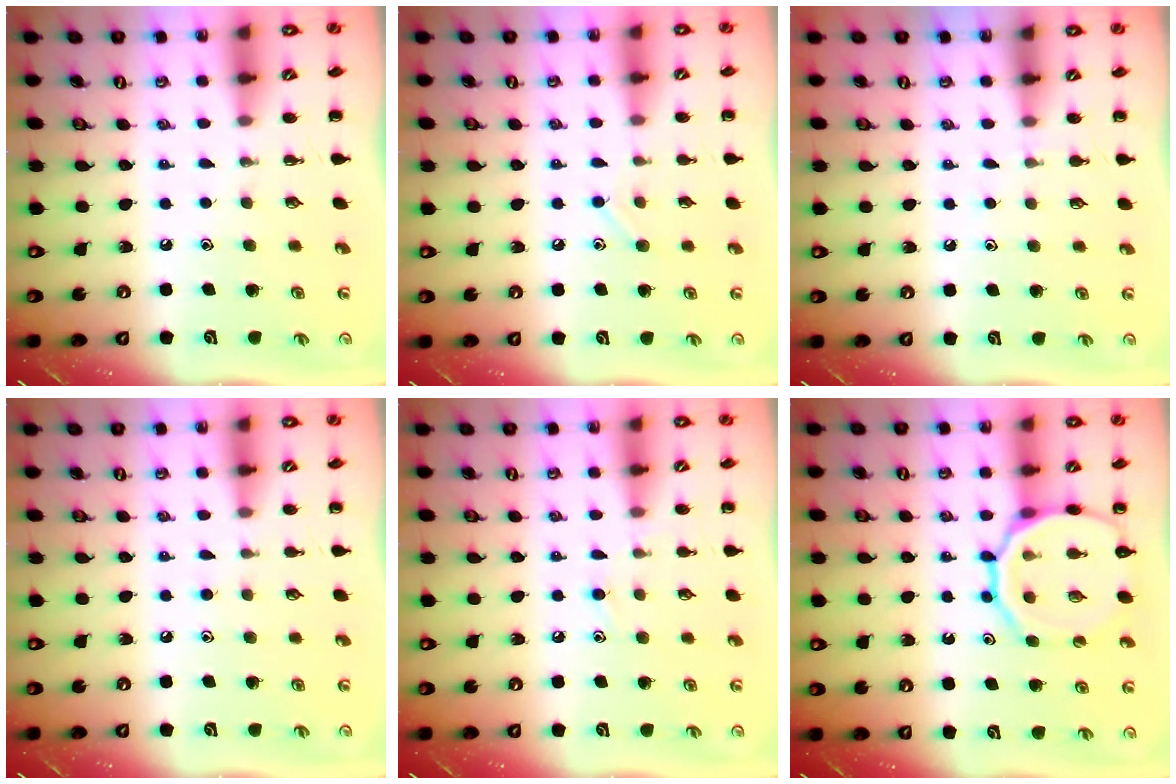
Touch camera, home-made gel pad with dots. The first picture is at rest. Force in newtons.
{"total": 6.5, "press": 6.3, "slide": 1.7}
{"total": 4.6, "press": 4.4, "slide": 1.5}
{"total": 4.2, "press": 3.9, "slide": 1.5}
{"total": 8.4, "press": 8.0, "slide": 2.3}
{"total": 16.1, "press": 16.0, "slide": 2.4}